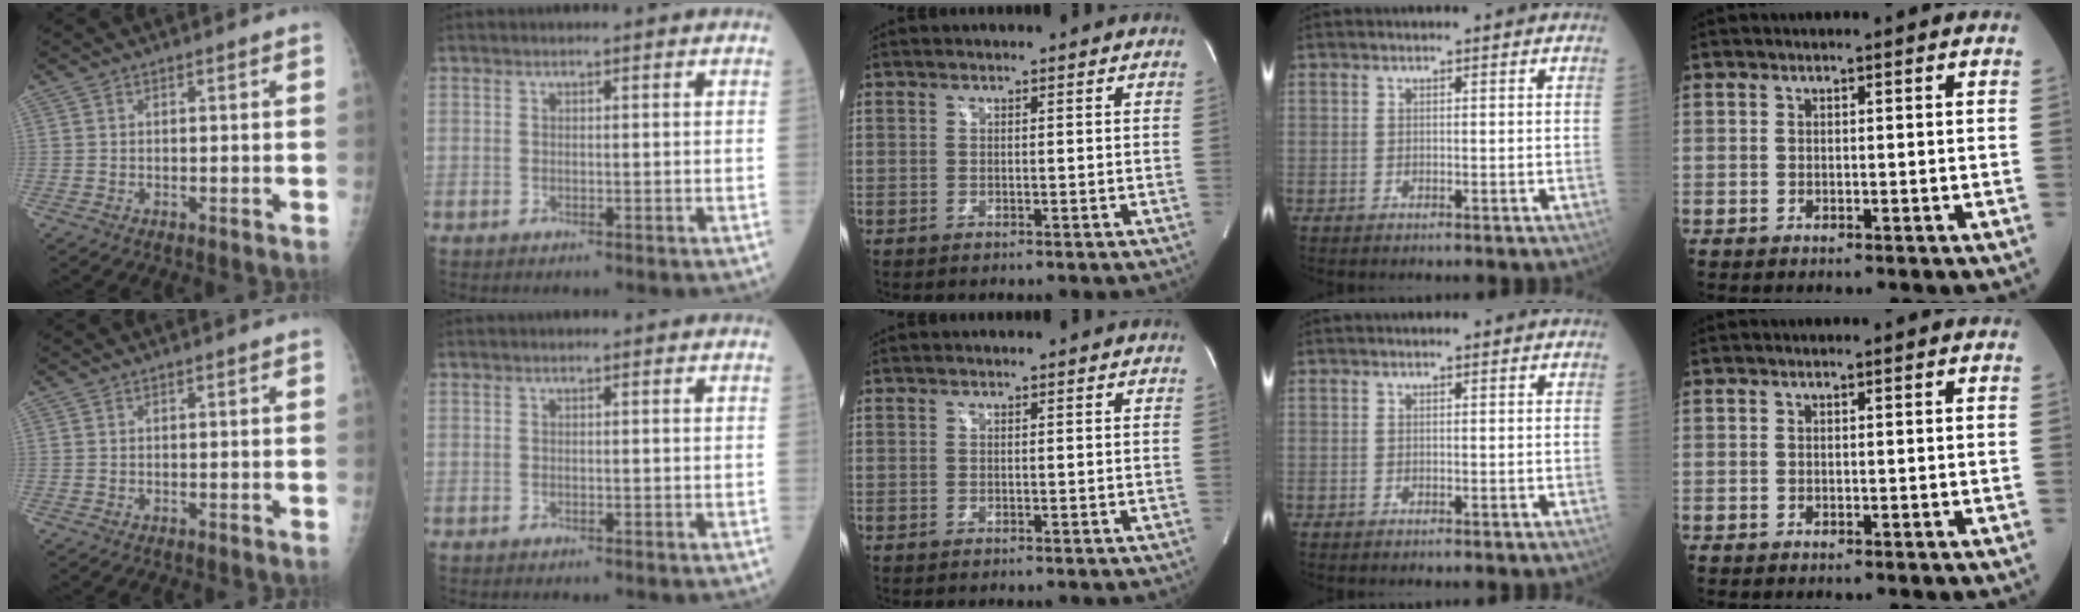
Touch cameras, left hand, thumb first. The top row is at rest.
{}